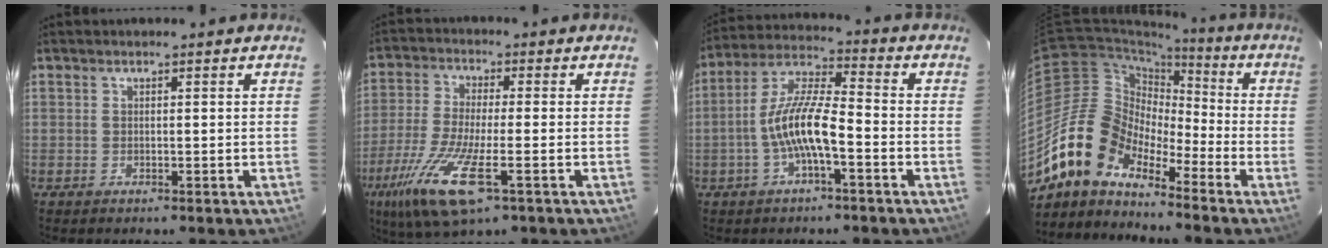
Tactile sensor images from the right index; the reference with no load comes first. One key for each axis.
{"total": 14.6, "fx": -6.8, "fy": 3.6, "fz": 12.4, "tx": -0.263, "ty": -0.040, "tz": -0.134}
{"total": 10.5, "fx": -3.3, "fy": 2.2, "fz": 9.8, "tx": -0.206, "ty": 0.010, "tz": -0.065}
{"total": 13.6, "fx": -10.8, "fy": 6.3, "fz": 5.3, "tx": -0.093, "ty": 0.020, "tz": -0.216}